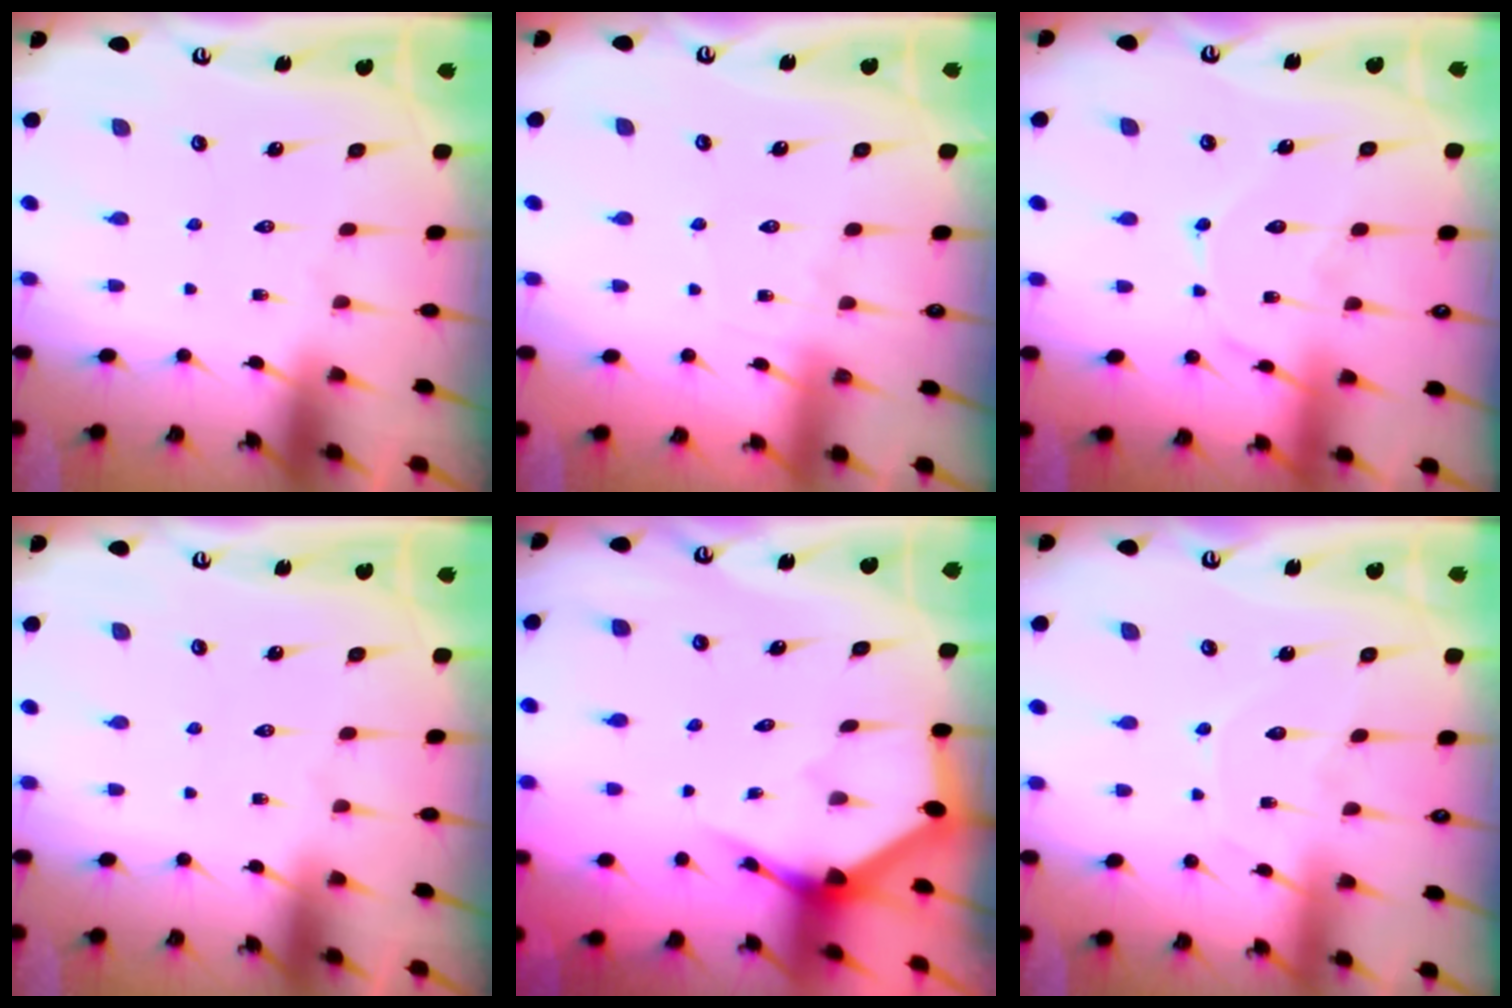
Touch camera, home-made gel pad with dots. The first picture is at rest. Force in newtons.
{"total": 5.1, "press": 5.1, "slide": 0.6}
{"total": 10.0, "press": 10.0, "slide": 0.9}
{"total": 0.0}
{"total": 3.4, "press": 3.4, "slide": 0.2}
{"total": 6.5, "press": 6.4, "slide": 0.6}